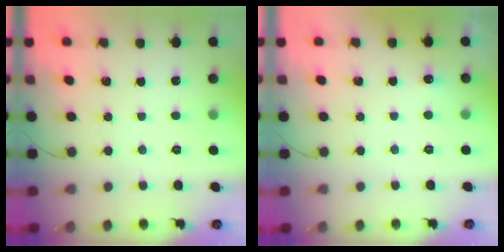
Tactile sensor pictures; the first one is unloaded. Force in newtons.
{"total": 2.8, "press": 2.6, "slide": 1.1}